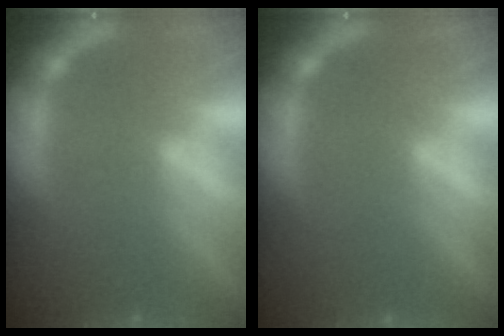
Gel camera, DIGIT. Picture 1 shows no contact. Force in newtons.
{"total": 0.0}